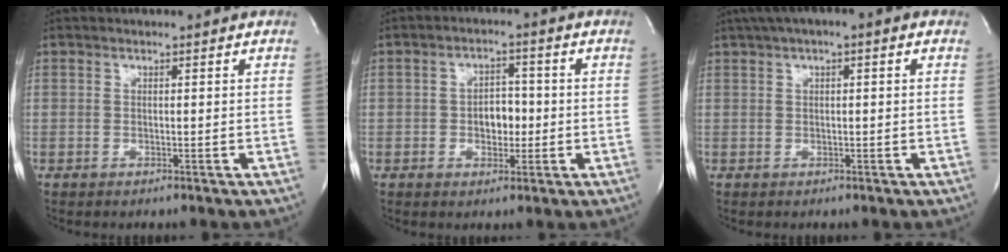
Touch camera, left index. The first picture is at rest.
{"total": 4.3, "force": [-0.6, 2.7, 3.3], "torque": [-0.049, 0.010, -0.008]}
{"total": 5.3, "force": [2.7, 1.5, 4.3], "torque": [-0.072, 0.029, 0.036]}